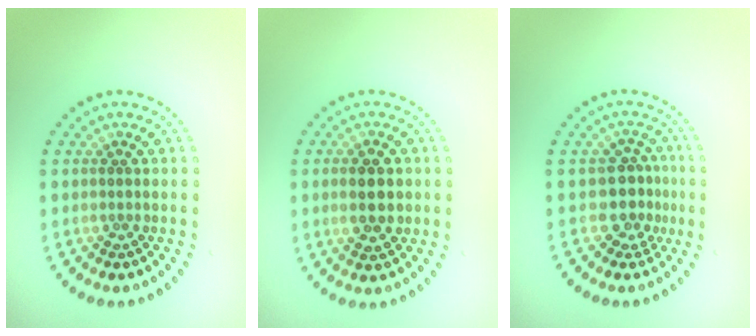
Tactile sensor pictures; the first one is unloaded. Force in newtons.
{"total": 4.1, "press": 4.1, "slide": 0.1}
{"total": 2.9, "press": 2.3, "slide": 1.8}